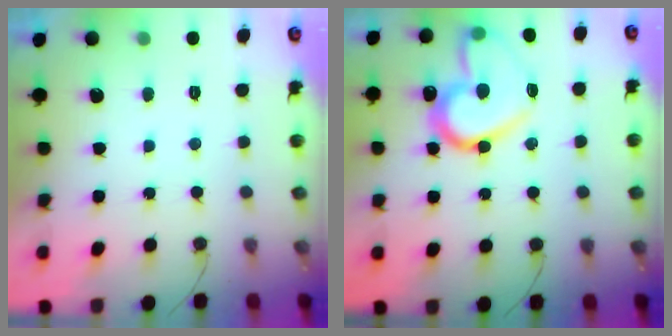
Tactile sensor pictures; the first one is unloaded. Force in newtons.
{"total": 17.9, "press": 17.8, "slide": 2.4}